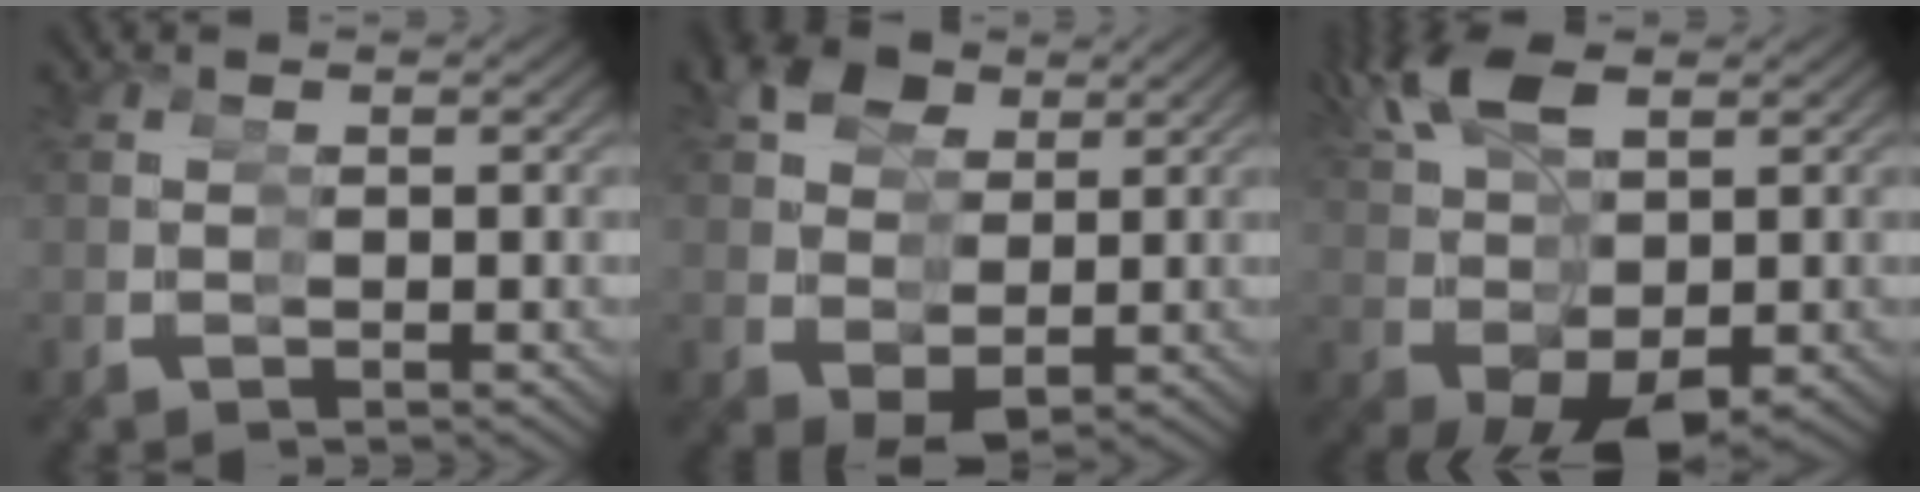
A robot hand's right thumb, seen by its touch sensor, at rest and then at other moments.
{"total": 7.6, "force": [1.3, 6.1, 4.3], "torque": [-0.073, -0.031, 0.035]}
{"total": 8.7, "force": [0.0, 5.6, 6.7], "torque": [-0.138, -0.026, 0.021]}